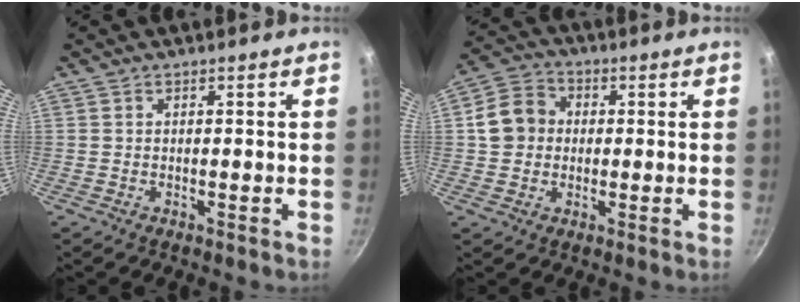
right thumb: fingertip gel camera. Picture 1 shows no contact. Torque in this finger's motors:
{"motor_torque": [-0.40, 0.45, 0.08, -0.23, 0.17]}